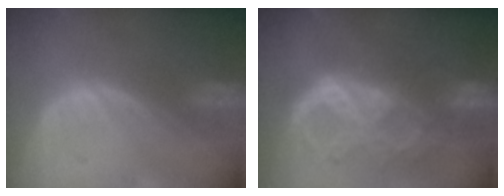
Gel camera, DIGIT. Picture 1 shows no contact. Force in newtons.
{"total": 10.7, "press": 9.0, "slide": 5.7}